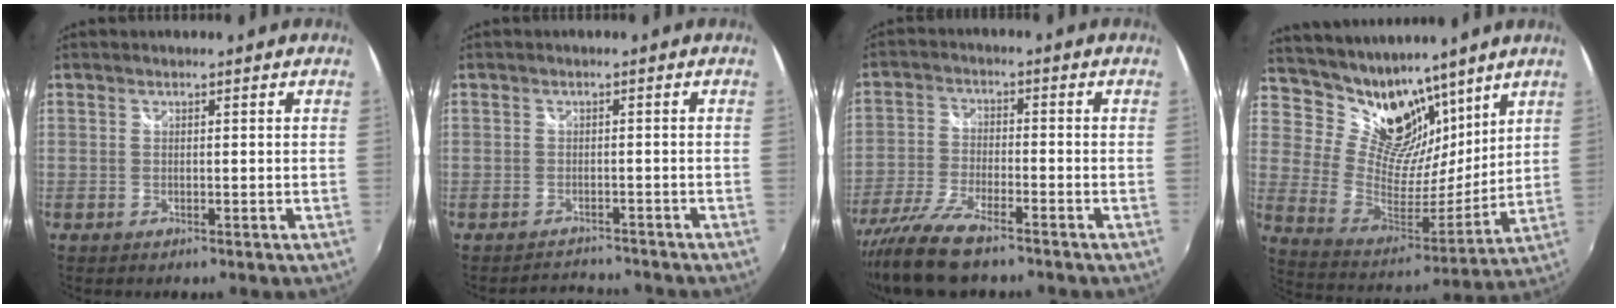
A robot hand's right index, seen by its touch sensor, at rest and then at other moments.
{"total": 3.7, "force": [-3.4, 1.6, -0.2], "torque": [-0.003, 0.011, -0.056]}
{"total": 10.7, "force": [-8.4, 2.5, 6.1], "torque": [-0.140, -0.028, -0.163]}
{"total": 17.0, "force": [12.6, 8.7, 7.4], "torque": [-0.150, -0.002, 0.234]}